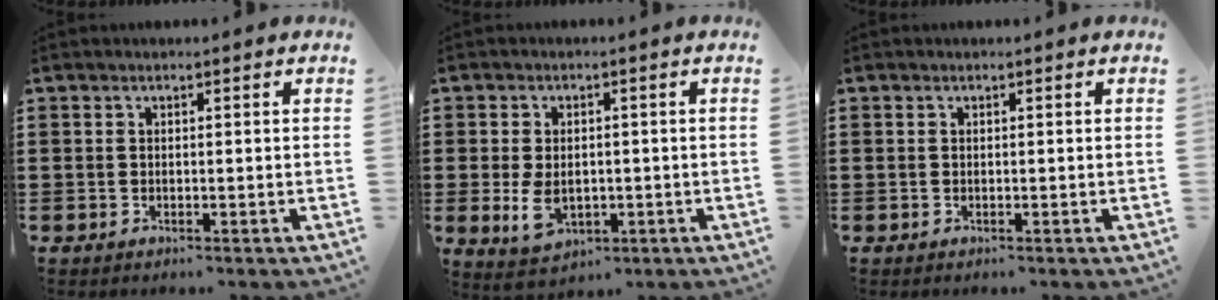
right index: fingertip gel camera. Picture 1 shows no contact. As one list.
[{"total": 5.0, "force": [-0.8, 3.1, 3.9], "torque": [-0.085, -0.007, -0.019]}, {"total": 0.0}]